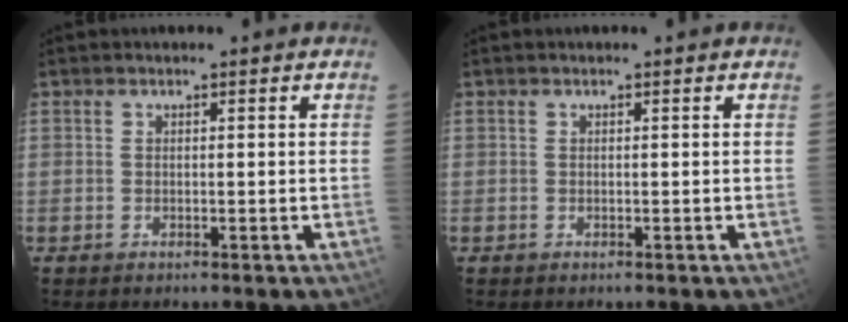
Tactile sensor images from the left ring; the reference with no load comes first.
{"total": 0.0}